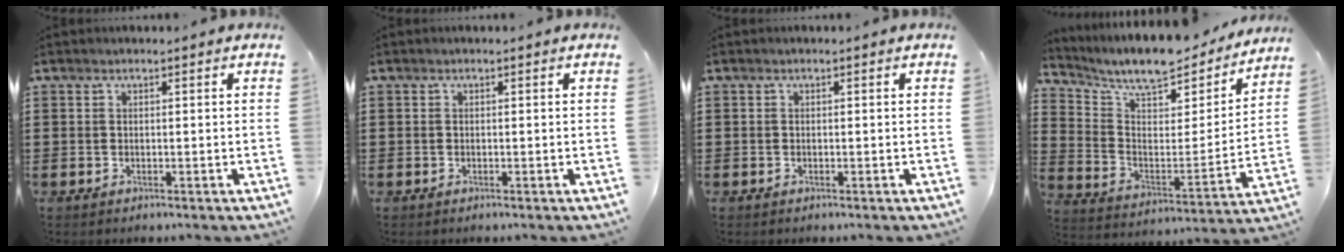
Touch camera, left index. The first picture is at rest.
{"total": 0.0}
{"total": 0.0}
{"total": 8.8, "force": [7.8, 1.8, 3.6], "torque": [-0.099, -0.058, 0.131]}